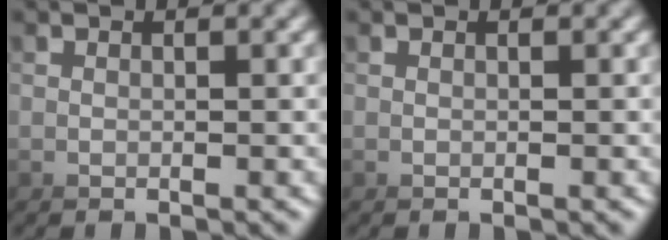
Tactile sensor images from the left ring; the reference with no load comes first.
{"total": 0.0}